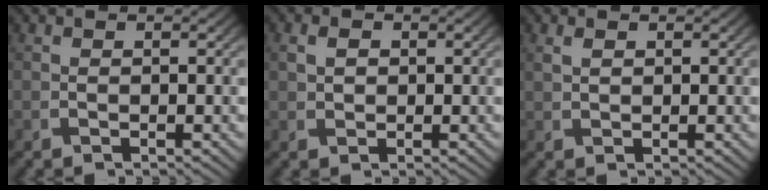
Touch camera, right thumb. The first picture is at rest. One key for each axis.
{"total": 2.0, "fx": 0.4, "fy": 1.5, "fz": 1.3, "tx": -0.034, "ty": 0.002, "tz": 0.007}
{"total": 1.3, "fx": 0.6, "fy": 0.7, "fz": 1.0, "tx": -0.027, "ty": 0.001, "tz": 0.016}